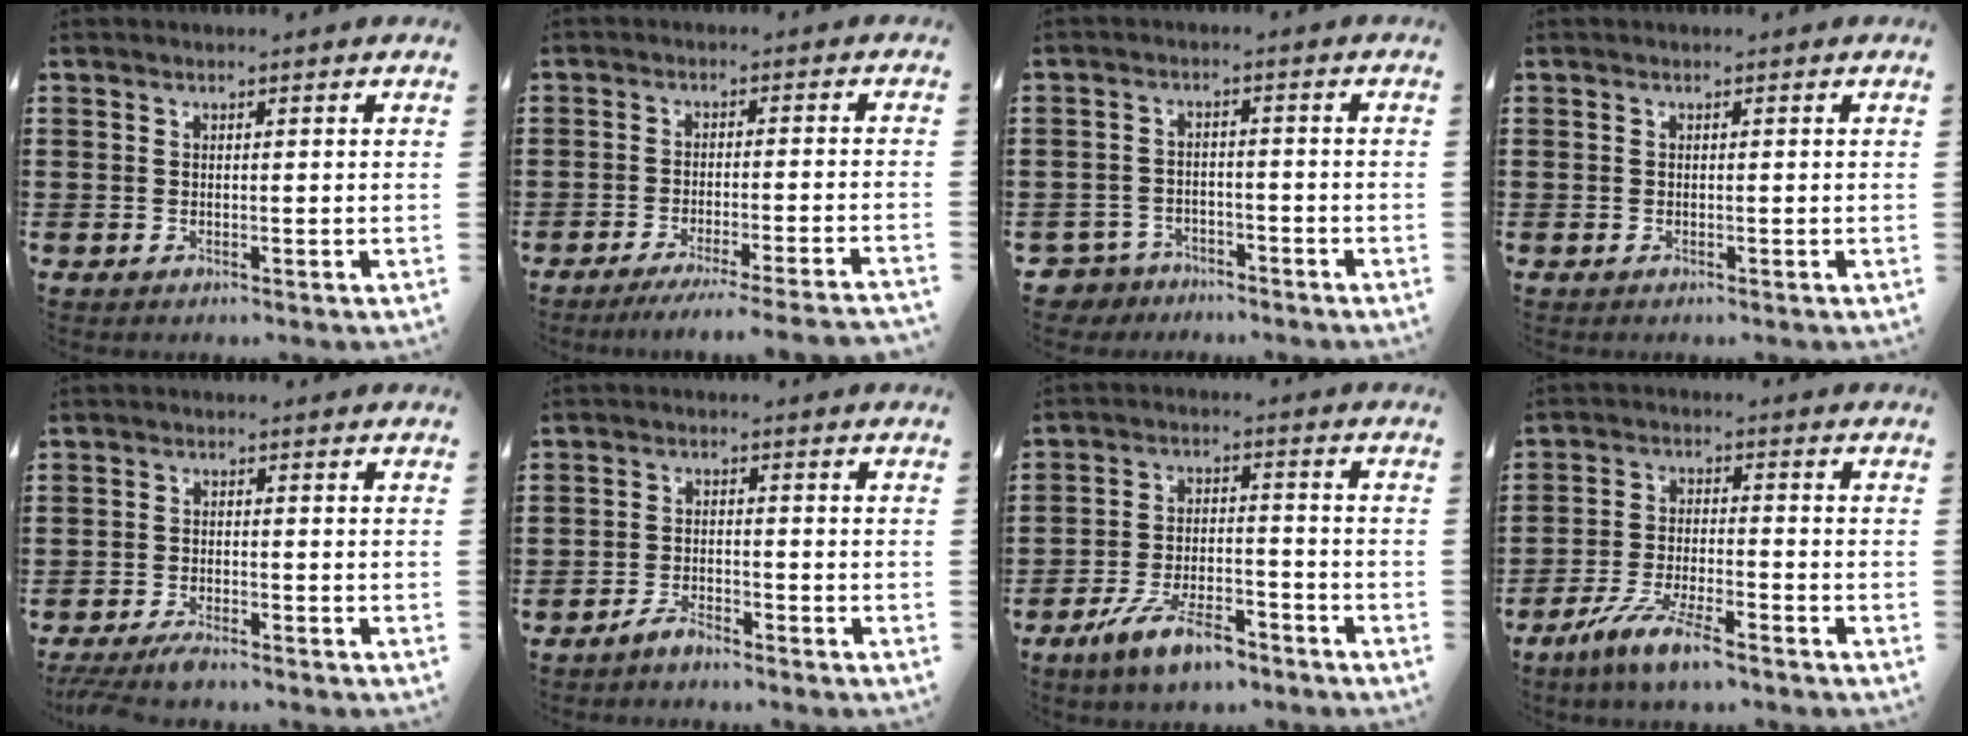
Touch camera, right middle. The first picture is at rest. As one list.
[{"total": 4.1, "force": [-3.7, -0.4, 1.8], "torque": [-0.028, -0.010, -0.072]}, {"total": 3.9, "force": [-3.7, 1.3, -0.1], "torque": [-0.020, -0.003, -0.084]}, {"total": 0.0}, {"total": 2.6, "force": [-2.3, 0.3, 1.1], "torque": [-0.036, -0.006, -0.051]}, {"total": 3.0, "force": [-2.9, 0.8, 0.5], "torque": [-0.012, 0.008, -0.058]}, {"total": 8.3, "force": [-6.3, 2.5, 4.8], "torque": [-0.099, 0.007, -0.120]}, {"total": 7.0, "force": [-5.6, 0.6, 4.2], "torque": [-0.098, -0.011, -0.110]}]